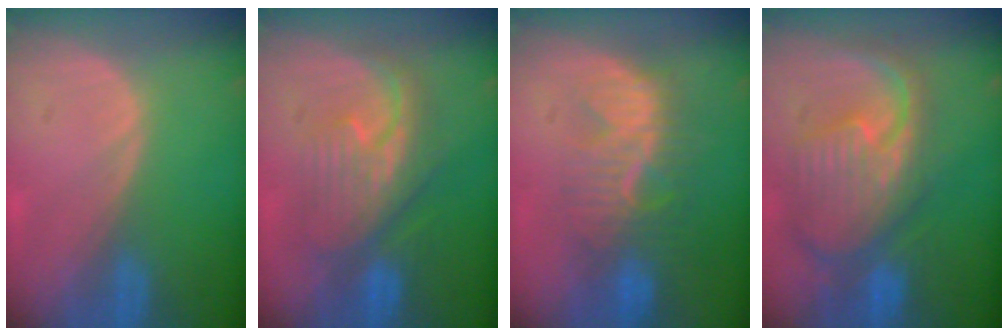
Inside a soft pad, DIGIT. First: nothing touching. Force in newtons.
{"total": 8.2, "press": 8.2, "slide": 0.6}
{"total": 8.6, "press": 8.1, "slide": 3.0}
{"total": 11.9, "press": 10.4, "slide": 5.9}